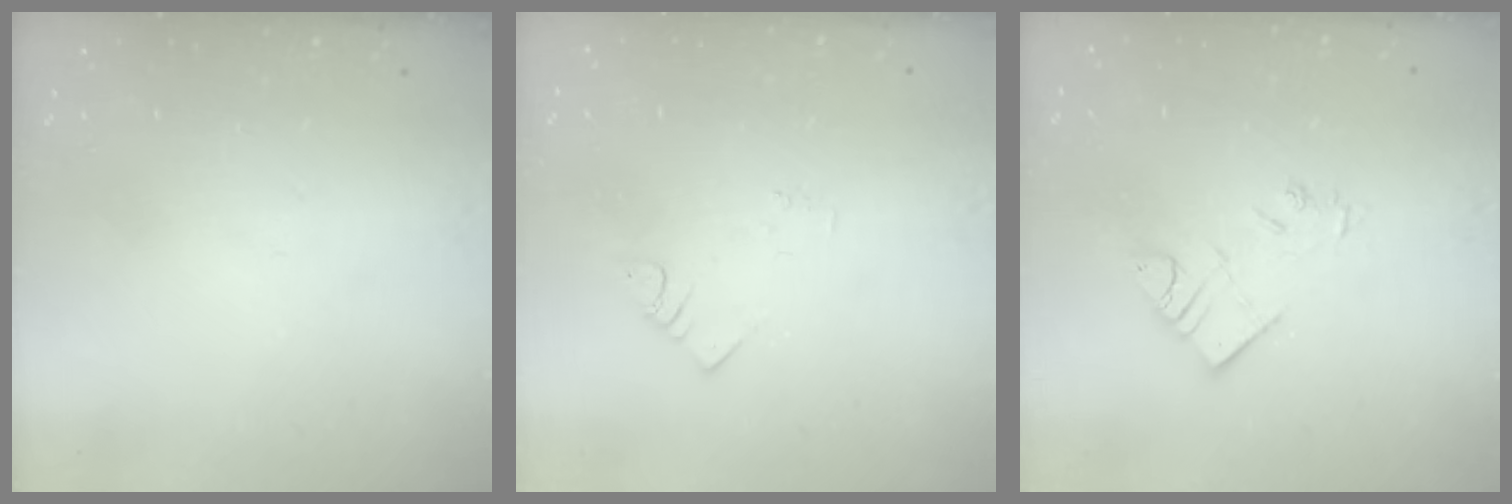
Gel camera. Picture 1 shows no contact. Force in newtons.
{"total": 2.1, "press": 2.0, "slide": 0.4}
{"total": 8.5, "press": 8.4, "slide": 0.6}